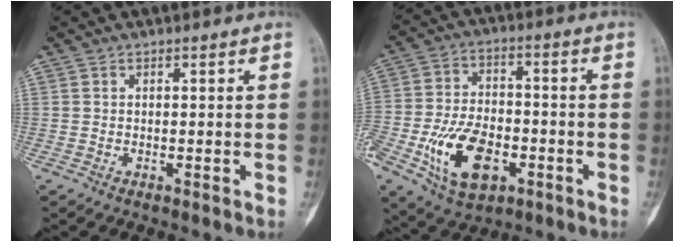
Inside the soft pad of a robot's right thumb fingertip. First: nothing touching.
{"total": 16.0, "force": [-6.0, 9.3, 11.6], "torque": [-0.204, 0.019, -0.101]}